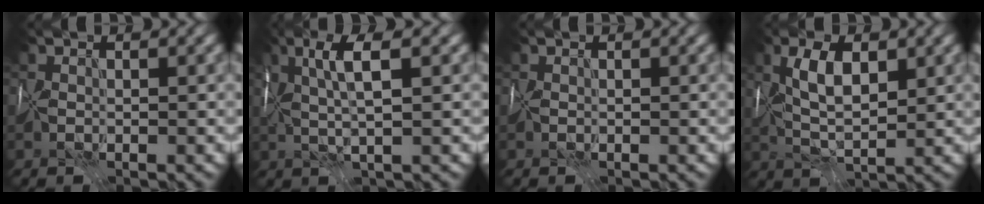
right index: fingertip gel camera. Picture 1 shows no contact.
{"total": 4.5, "force": [1.5, 0.7, 4.2], "torque": [-0.086, 0.005, 0.028]}
{"total": 0.0}
{"total": 5.2, "force": [1.5, 2.2, 4.5], "torque": [-0.089, 0.006, 0.027]}